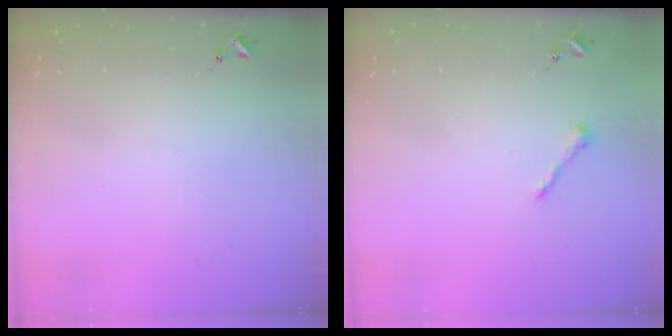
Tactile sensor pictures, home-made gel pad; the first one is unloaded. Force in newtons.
{"total": 3.6, "press": 3.6, "slide": 0.4}